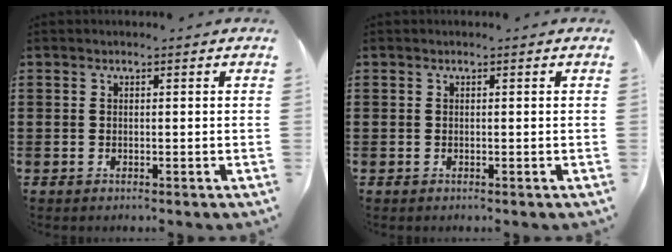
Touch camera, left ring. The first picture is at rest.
{"total": 0.0}